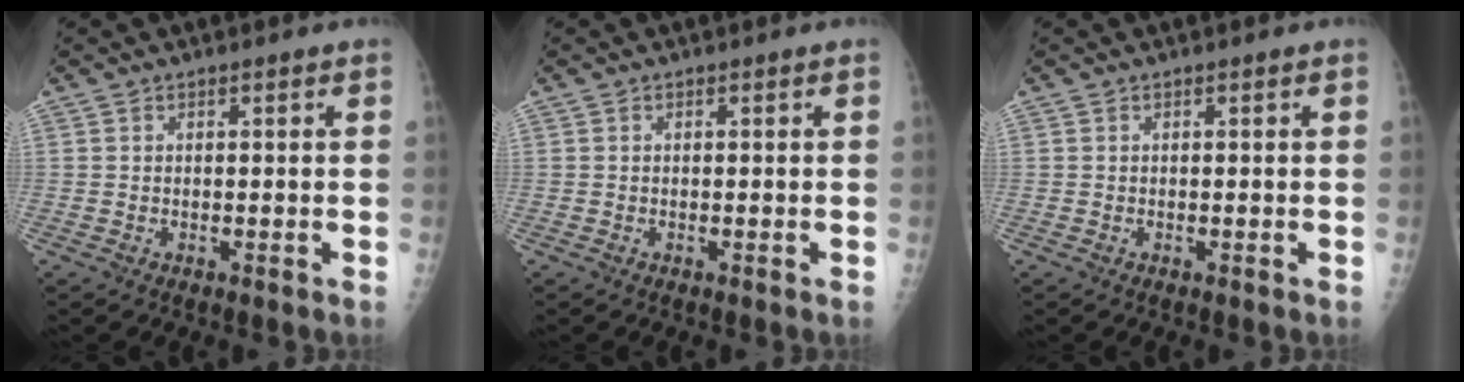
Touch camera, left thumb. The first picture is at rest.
{"total": 0.0}
{"total": 0.0}